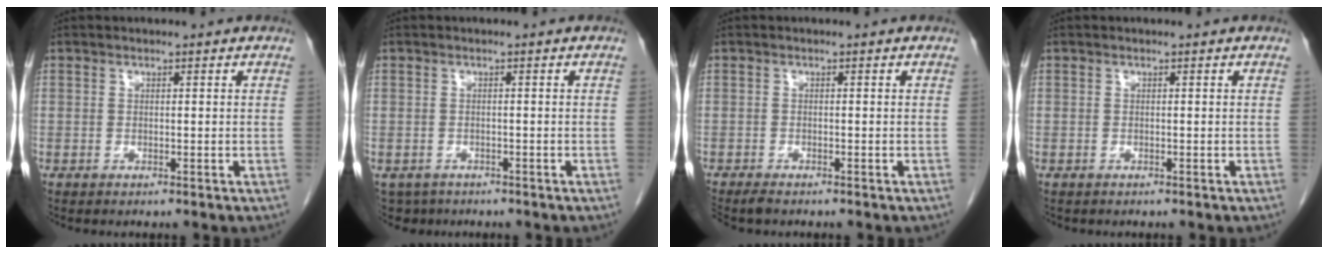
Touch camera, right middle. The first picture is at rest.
{"total": 3.8, "force": [-2.8, 2.6, 0.4], "torque": [-0.002, 0.000, -0.043]}
{"total": 2.5, "force": [-2.2, 0.6, 1.1], "torque": [-0.021, -0.008, -0.034]}
{"total": 0.0}